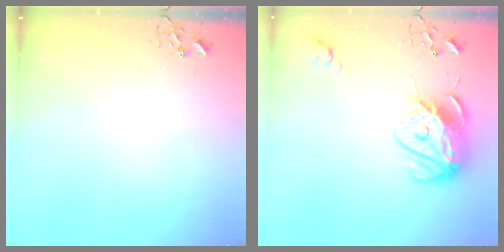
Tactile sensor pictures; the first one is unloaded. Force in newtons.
{"total": 13.9, "press": 13.8, "slide": 1.3}